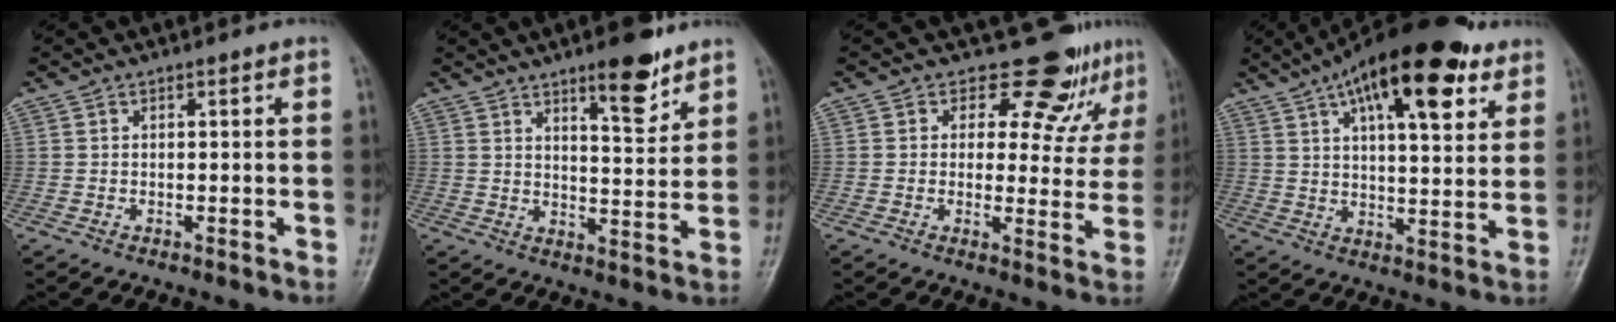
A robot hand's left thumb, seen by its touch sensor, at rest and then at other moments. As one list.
[{"total": 9.1, "force": [6.1, 2.7, 6.2], "torque": [-0.072, -0.042, 0.091]}, {"total": 9.0, "force": [7.3, 4.6, 2.6], "torque": [0.012, -0.050, 0.080]}, {"total": 21.0, "force": [11.5, 7.9, 15.8], "torque": [-0.225, -0.014, 0.174]}]